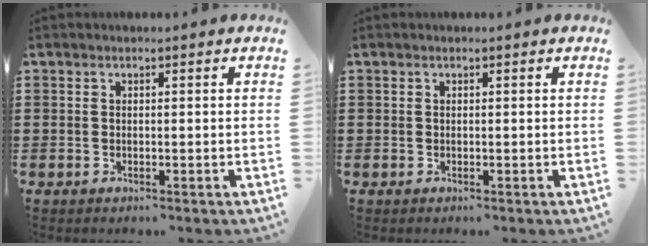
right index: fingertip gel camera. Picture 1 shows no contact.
{"total": 0.0}